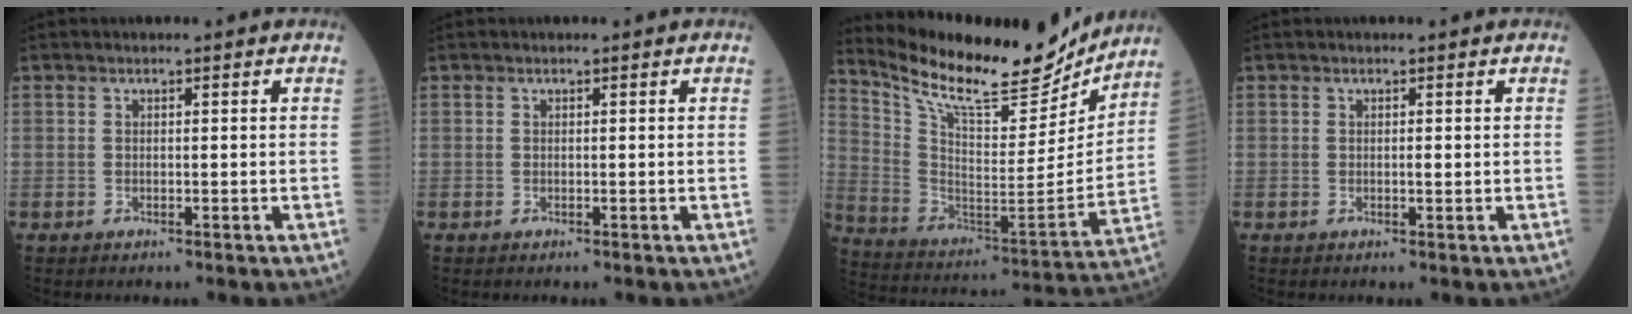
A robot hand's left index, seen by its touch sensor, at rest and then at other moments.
{"total": 0.0}
{"total": 21.1, "force": [18.6, 4.6, 8.8], "torque": [-0.169, -0.027, 0.300]}
{"total": 0.6, "force": [0.1, 0.1, 0.5], "torque": [-0.010, 0.000, 0.000]}